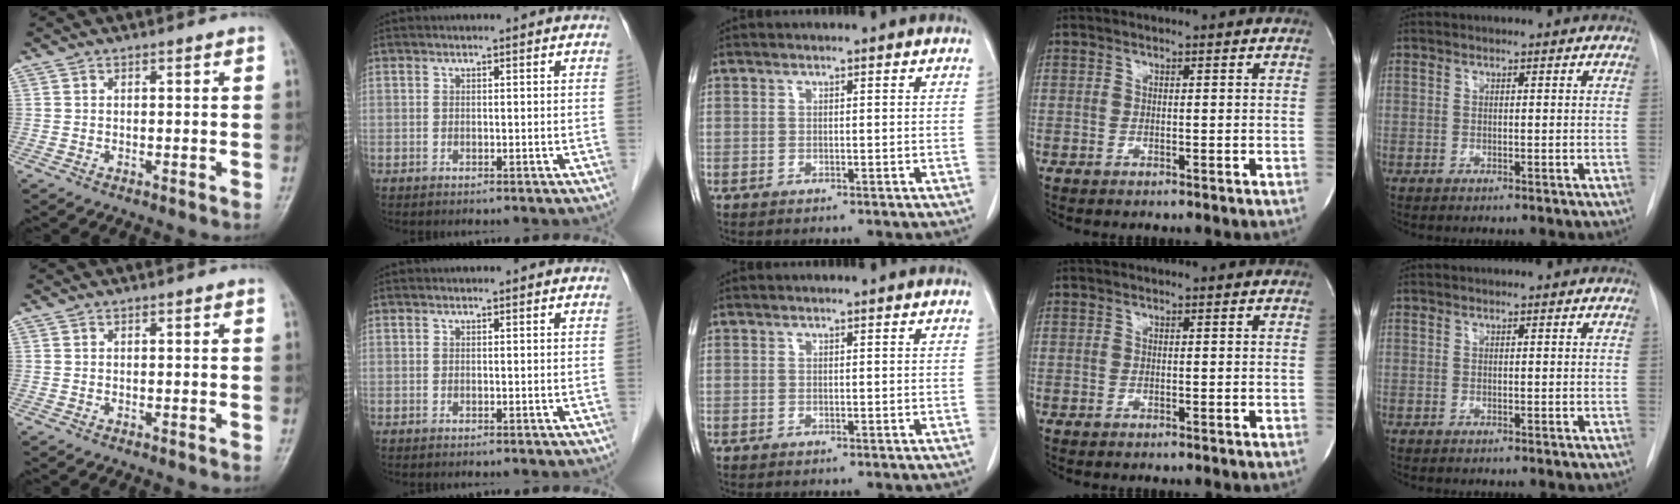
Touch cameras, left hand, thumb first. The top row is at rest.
{}